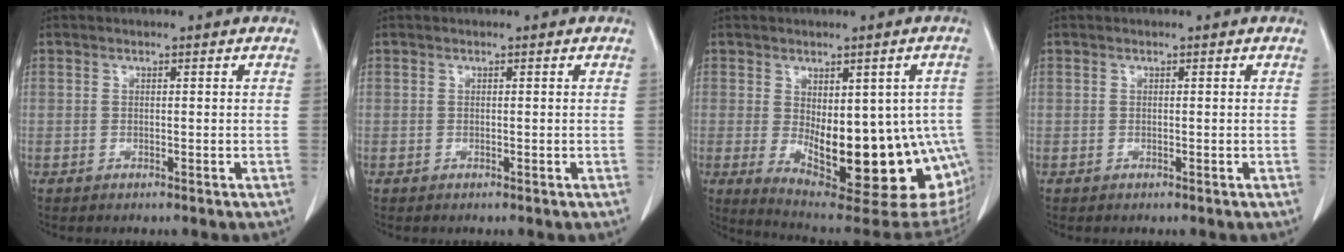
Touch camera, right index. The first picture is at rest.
{"total": 0.0}
{"total": 21.2, "force": [-4.8, 8.7, 18.7], "torque": [-0.169, -0.009, -0.039]}
{"total": 0.0}